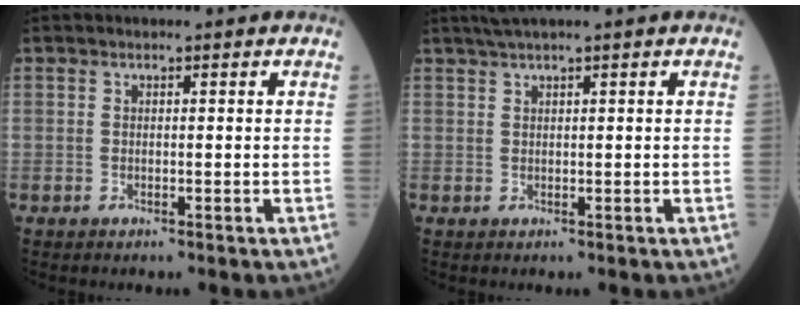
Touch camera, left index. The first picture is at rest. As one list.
[{"total": 2.2, "force": [1.6, -0.6, 1.4], "torque": [-0.032, 0.009, 0.036]}]